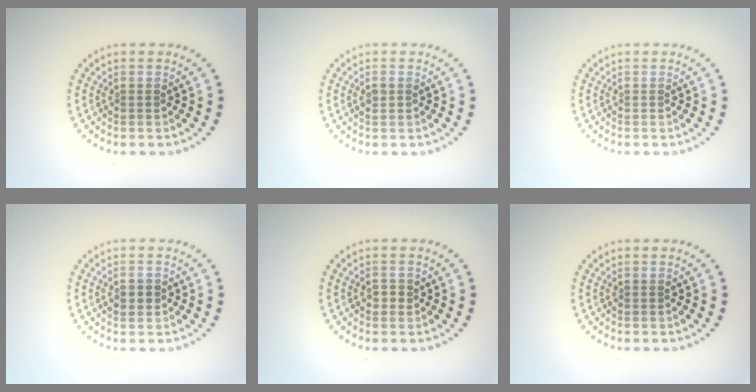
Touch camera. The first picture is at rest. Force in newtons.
{"total": 0.9, "press": 0.9, "slide": 0.2}
{"total": 0.0}
{"total": 2.0, "press": 2.0, "slide": 0.1}
{"total": 0.9, "press": 0.9, "slide": 0.1}
{"total": 0.0}